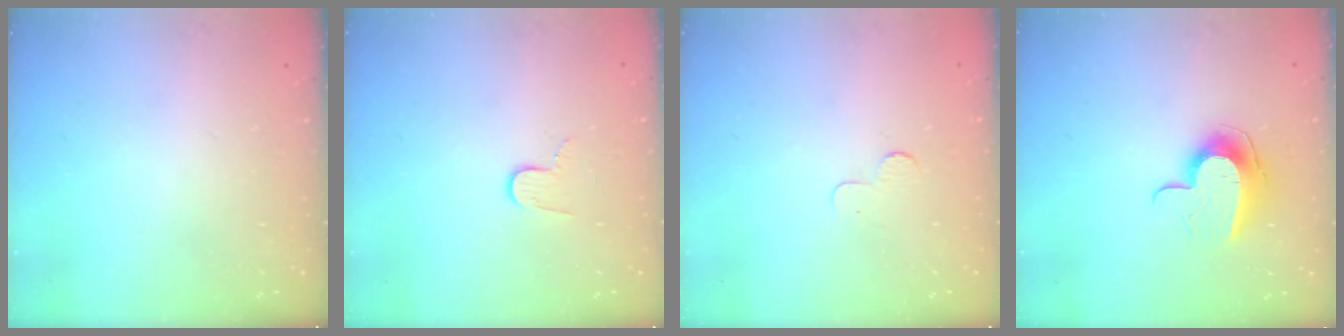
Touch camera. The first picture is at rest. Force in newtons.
{"total": 4.8, "press": 4.8, "slide": 0.5}
{"total": 2.5, "press": 2.5, "slide": 0.2}
{"total": 10.0, "press": 10.0, "slide": 0.3}